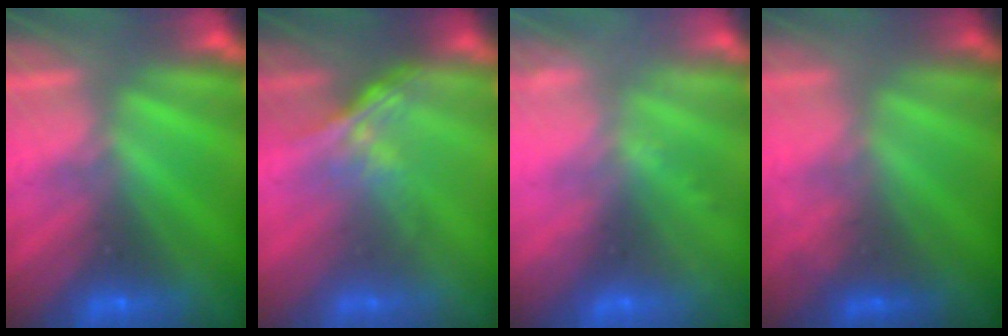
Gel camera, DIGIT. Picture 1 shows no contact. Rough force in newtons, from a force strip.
{"total": 1.4}
{"total": 2.4}
{"total": 1.9}